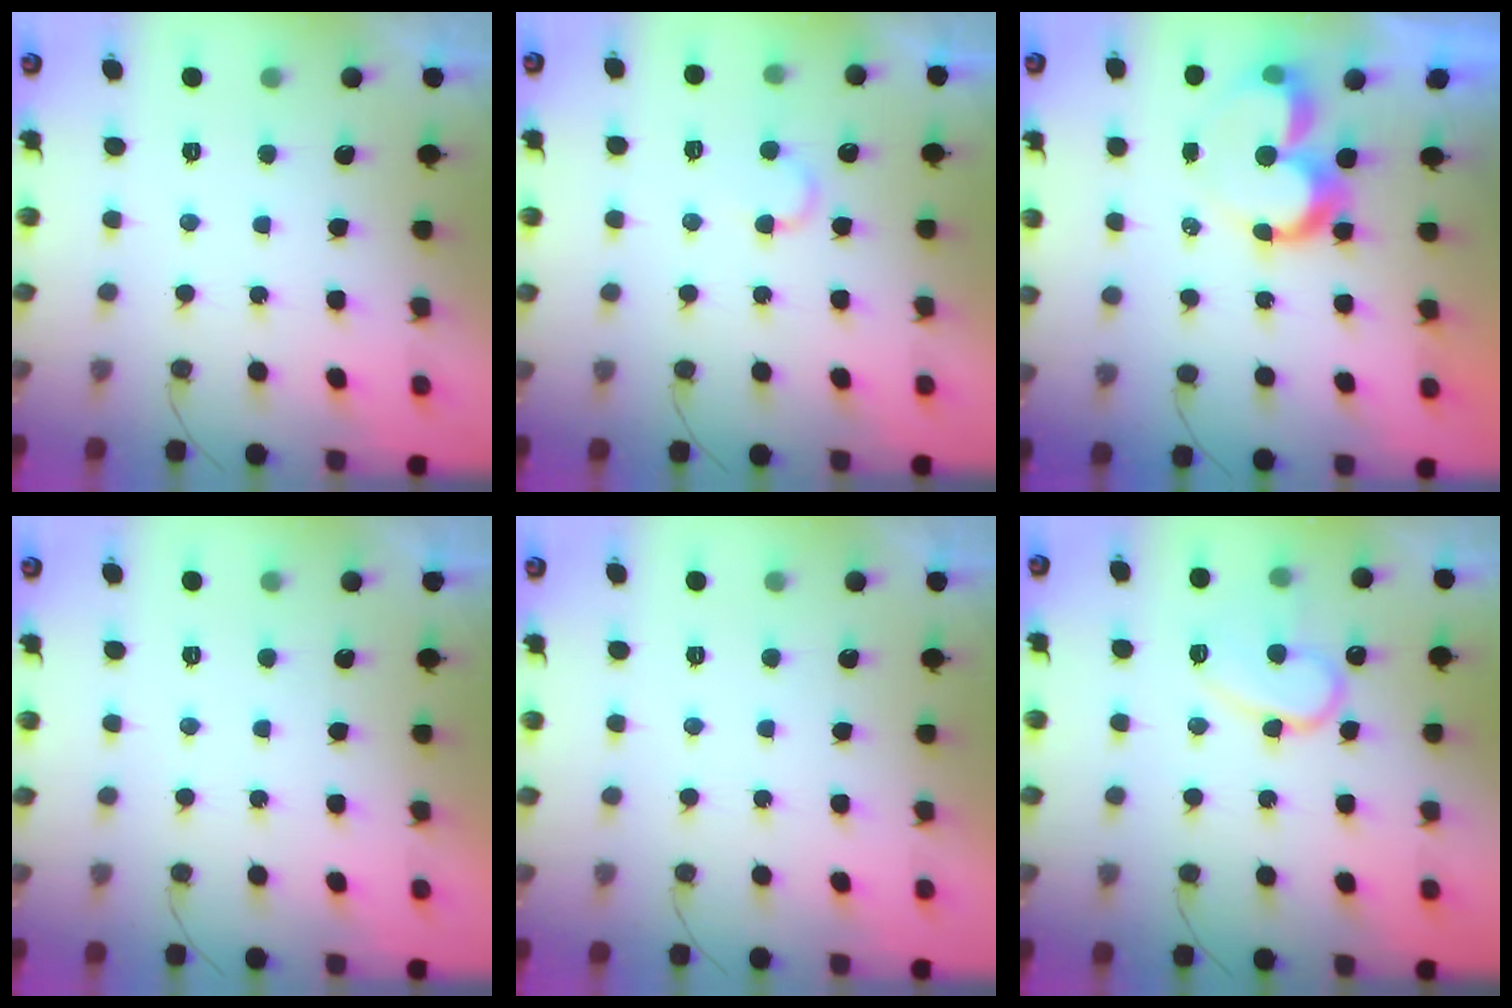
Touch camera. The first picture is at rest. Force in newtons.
{"total": 4.8, "press": 4.8, "slide": 0.4}
{"total": 9.3, "press": 9.2, "slide": 0.8}
{"total": 1.7, "press": 1.7, "slide": 0.0}
{"total": 1.7, "press": 1.7, "slide": 0.1}
{"total": 12.0, "press": 12.0, "slide": 1.2}